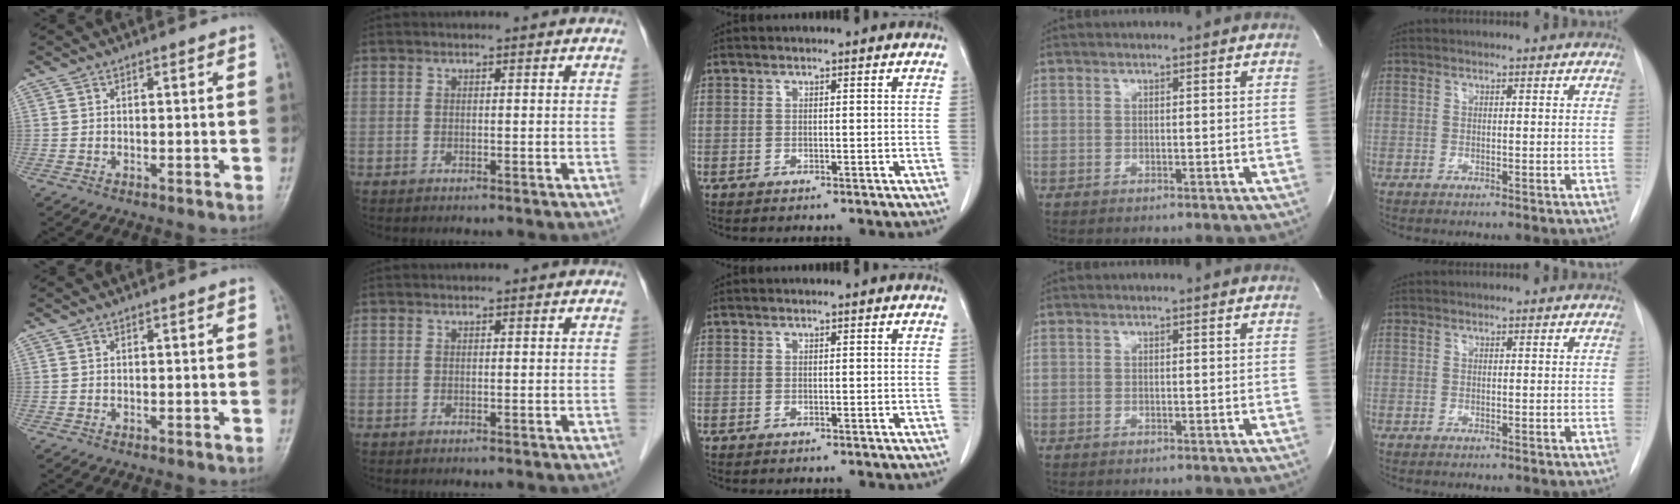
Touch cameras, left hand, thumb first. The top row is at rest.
{}